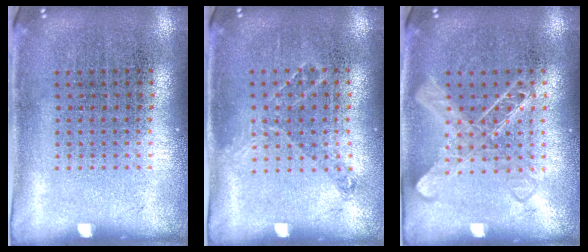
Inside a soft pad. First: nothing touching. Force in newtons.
{"total": 0.8, "press": 0.7, "slide": 0.4}
{"total": 2.3, "press": 2.3, "slide": 0.4}